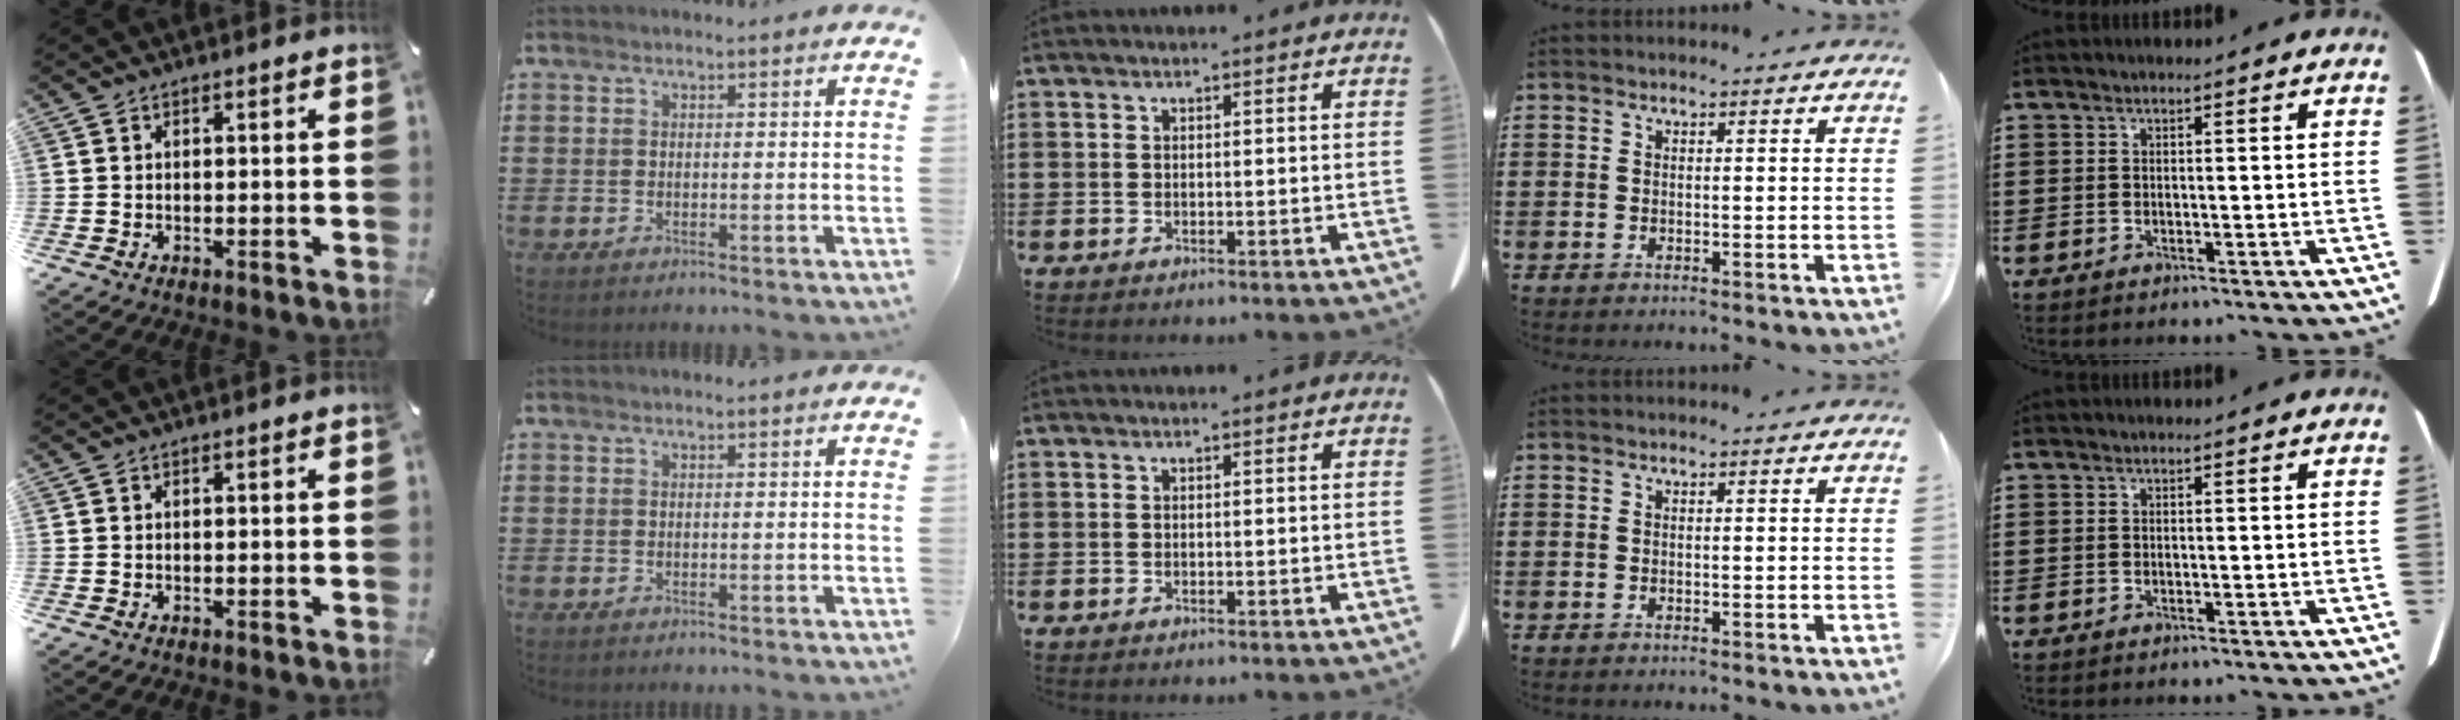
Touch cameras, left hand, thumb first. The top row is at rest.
{}